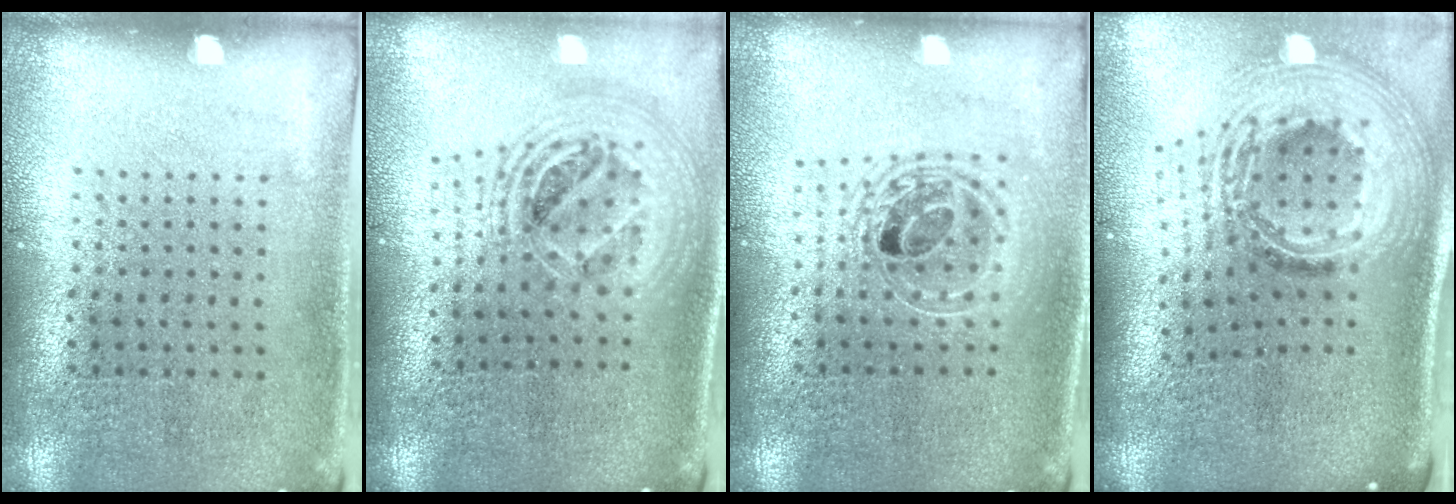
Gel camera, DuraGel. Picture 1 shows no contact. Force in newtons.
{"total": 2.2, "press": 1.7, "slide": 1.4}
{"total": 1.6, "press": 1.4, "slide": 0.9}
{"total": 2.8, "press": 2.0, "slide": 2.0}